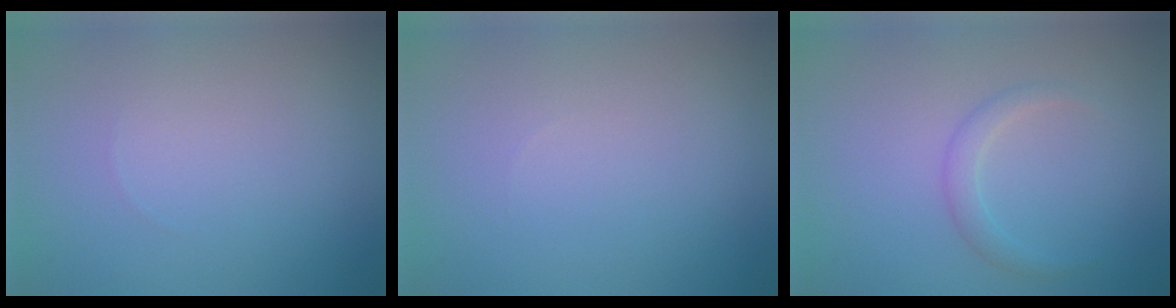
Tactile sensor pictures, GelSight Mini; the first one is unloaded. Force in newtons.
{"total": 0.0}
{"total": 1.5, "press": 1.5, "slide": 0.0}